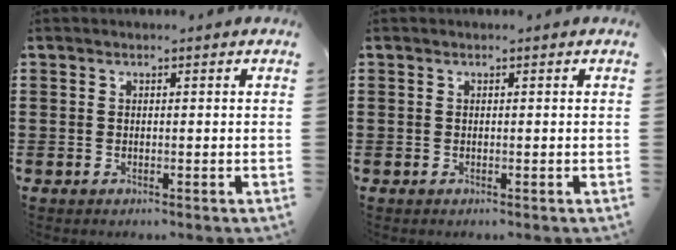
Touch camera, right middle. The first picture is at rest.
{"total": 0.0}